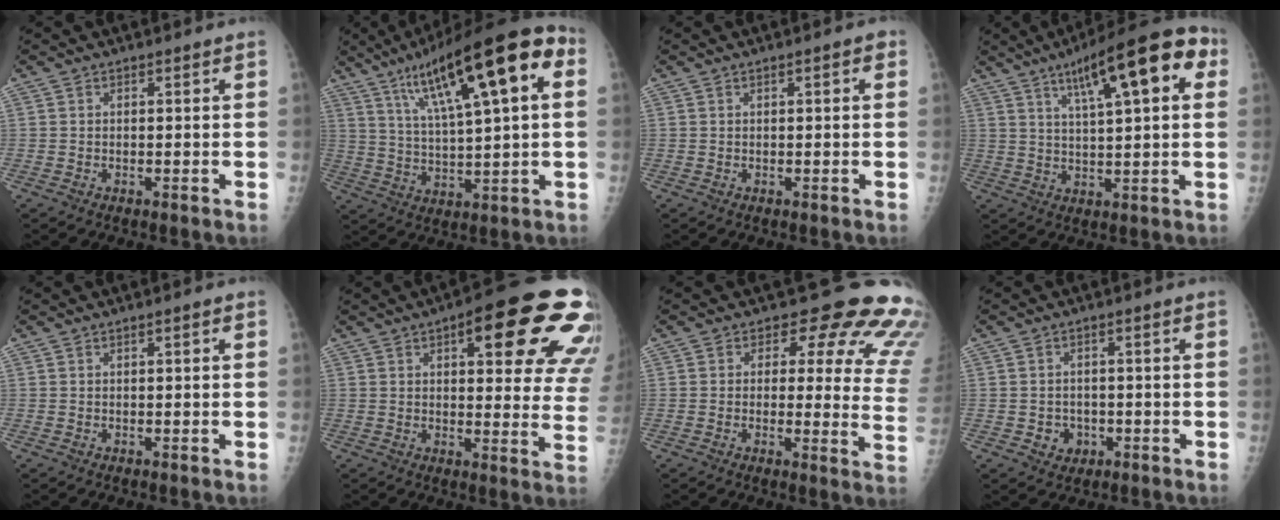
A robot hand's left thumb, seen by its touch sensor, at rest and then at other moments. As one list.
[{"total": 22.5, "force": [8.7, 5.6, 20.0], "torque": [-0.308, 0.014, 0.141]}, {"total": 1.6, "force": [0.5, 0.5, 1.4], "torque": [-0.017, 0.004, 0.004]}, {"total": 17.6, "force": [7.1, 4.8, 15.4], "torque": [-0.201, 0.011, 0.101]}, {"total": 0.8, "force": [0.2, 0.1, 0.7], "torque": [-0.016, 0.002, 0.003]}, {"total": 24.2, "force": [10.7, 7.9, 20.2], "torque": [-0.193, -0.014, 0.135]}, {"total": 15.6, "force": [11.2, 7.0, 8.3], "torque": [-0.032, -0.074, 0.094]}, {"total": 3.3, "force": [-1.1, 3.0, 0.9], "torque": [0.004, 0.005, -0.009]}]